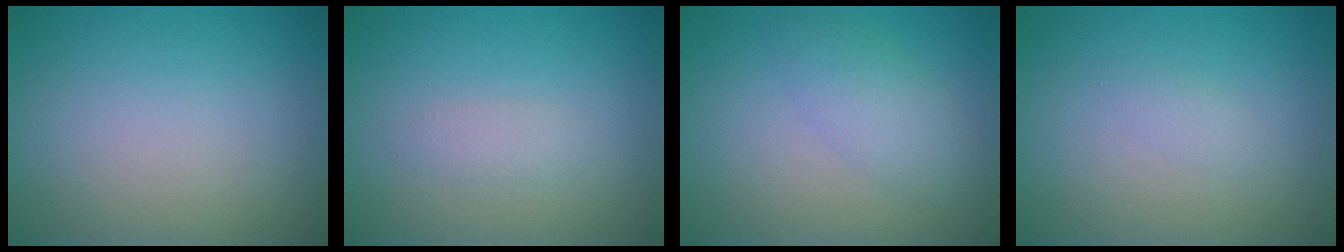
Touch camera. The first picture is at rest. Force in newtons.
{"total": 1.1, "press": 1.1, "slide": 0.1}
{"total": 2.8, "press": 2.8, "slide": 0.2}
{"total": 0.8, "press": 0.8, "slide": 0.1}